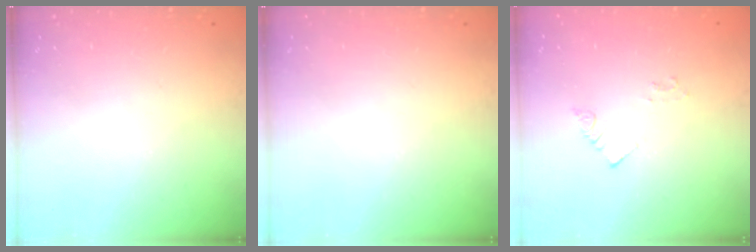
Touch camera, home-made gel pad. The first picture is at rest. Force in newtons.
{"total": 0.0}
{"total": 2.1, "press": 2.1, "slide": 0.3}